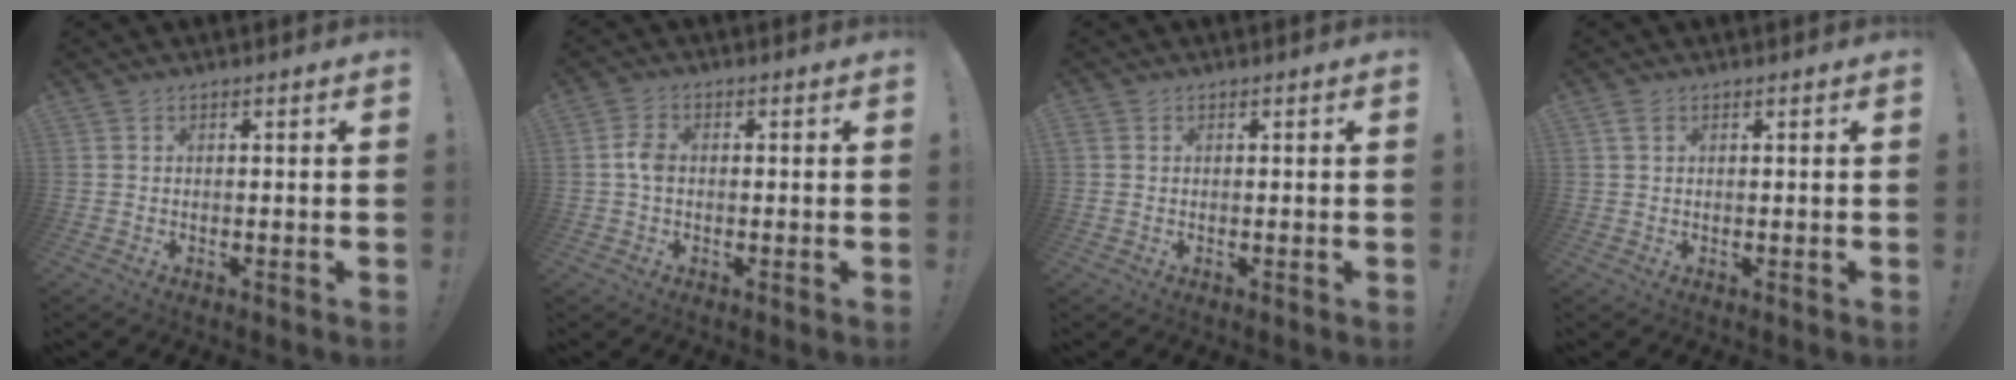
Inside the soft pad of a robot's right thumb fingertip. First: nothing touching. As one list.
[{"total": 4.0, "force": [-0.5, 2.7, 3.0], "torque": [-0.048, 0.011, -0.009]}, {"total": 0.6, "force": [0.1, 0.5, 0.3], "torque": [-0.006, 0.002, 0.002]}, {"total": 1.9, "force": [0.9, 0.9, 1.3], "torque": [-0.024, 0.001, 0.017]}]